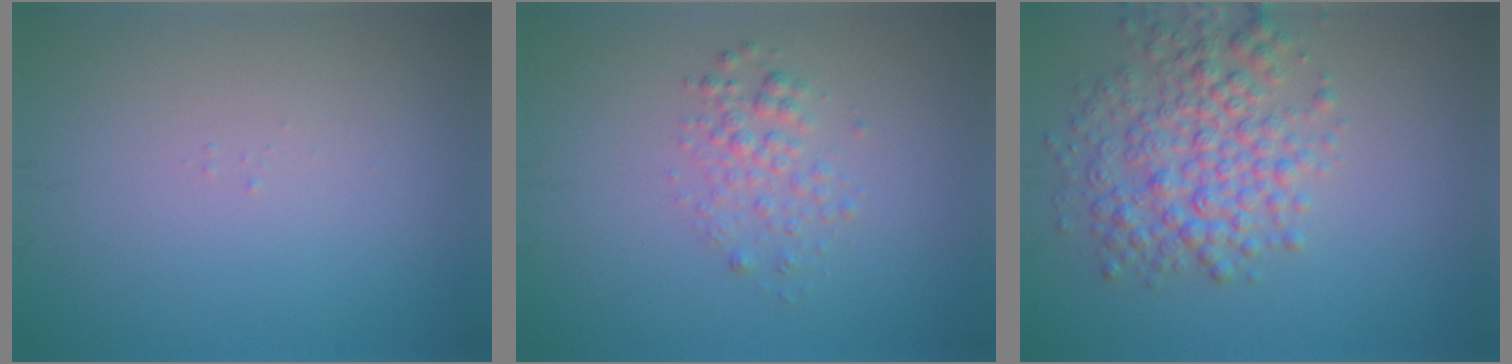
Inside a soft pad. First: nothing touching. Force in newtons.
{"total": 1.9, "press": 1.9, "slide": 0.1}
{"total": 5.1, "press": 5.1, "slide": 0.1}